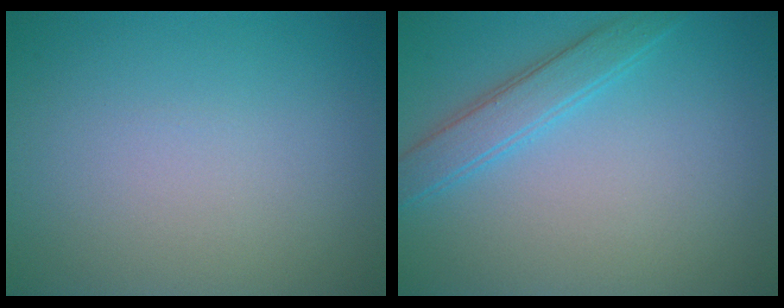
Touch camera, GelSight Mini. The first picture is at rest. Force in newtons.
{"total": 2.8, "press": 2.8, "slide": 0.1}